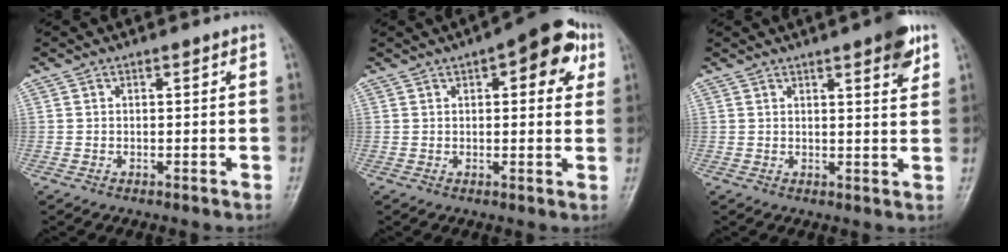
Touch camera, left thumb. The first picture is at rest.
{"total": 11.0, "force": [4.6, 4.6, 8.8], "torque": [-0.077, 0.004, 0.049]}
{"total": 6.0, "force": [3.4, 1.3, 4.7], "torque": [-0.052, -0.014, 0.040]}